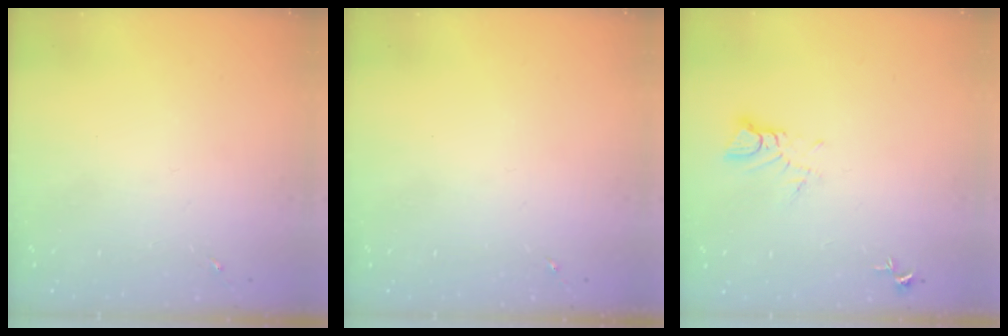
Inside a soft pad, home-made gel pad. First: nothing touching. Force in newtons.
{"total": 0.0}
{"total": 3.8, "press": 3.7, "slide": 0.2}